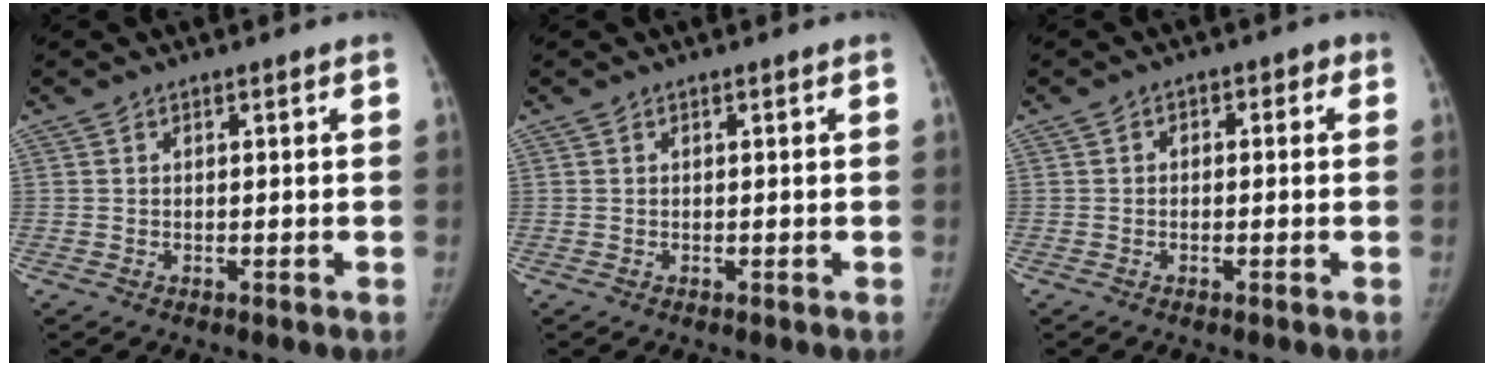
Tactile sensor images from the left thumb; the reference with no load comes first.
{"total": 0.0}
{"total": 2.3, "force": [-0.3, 1.8, 1.3], "torque": [0.006, 0.006, -0.019]}